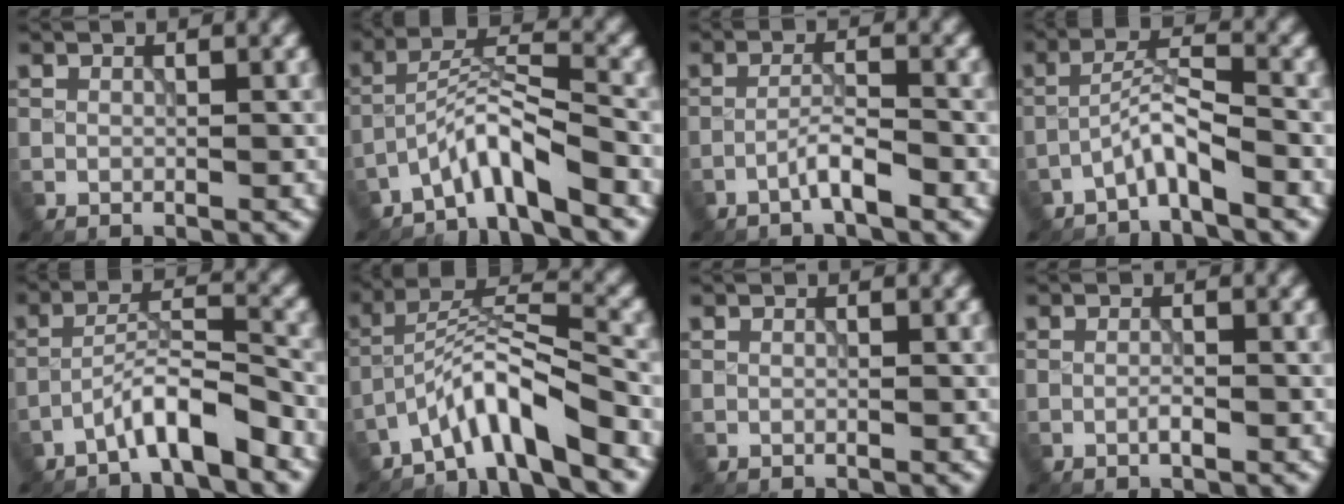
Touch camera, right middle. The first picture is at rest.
{"total": 4.8, "force": [-3.8, 0.4, 2.9], "torque": [-0.051, 0.013, -0.079]}
{"total": 2.6, "force": [-1.7, 0.1, 1.9], "torque": [-0.036, 0.012, -0.037]}
{"total": 3.2, "force": [-2.4, 0.2, 2.0], "torque": [-0.041, 0.016, -0.053]}
{"total": 4.6, "force": [-3.4, 0.5, 3.0], "torque": [-0.055, 0.018, -0.067]}
{"total": 6.1, "force": [-4.6, 0.8, 3.9], "torque": [-0.064, 0.013, -0.091]}
{"total": 0.0}
{"total": 0.9, "force": [-0.5, 0.1, 0.8], "torque": [-0.016, 0.001, -0.009]}